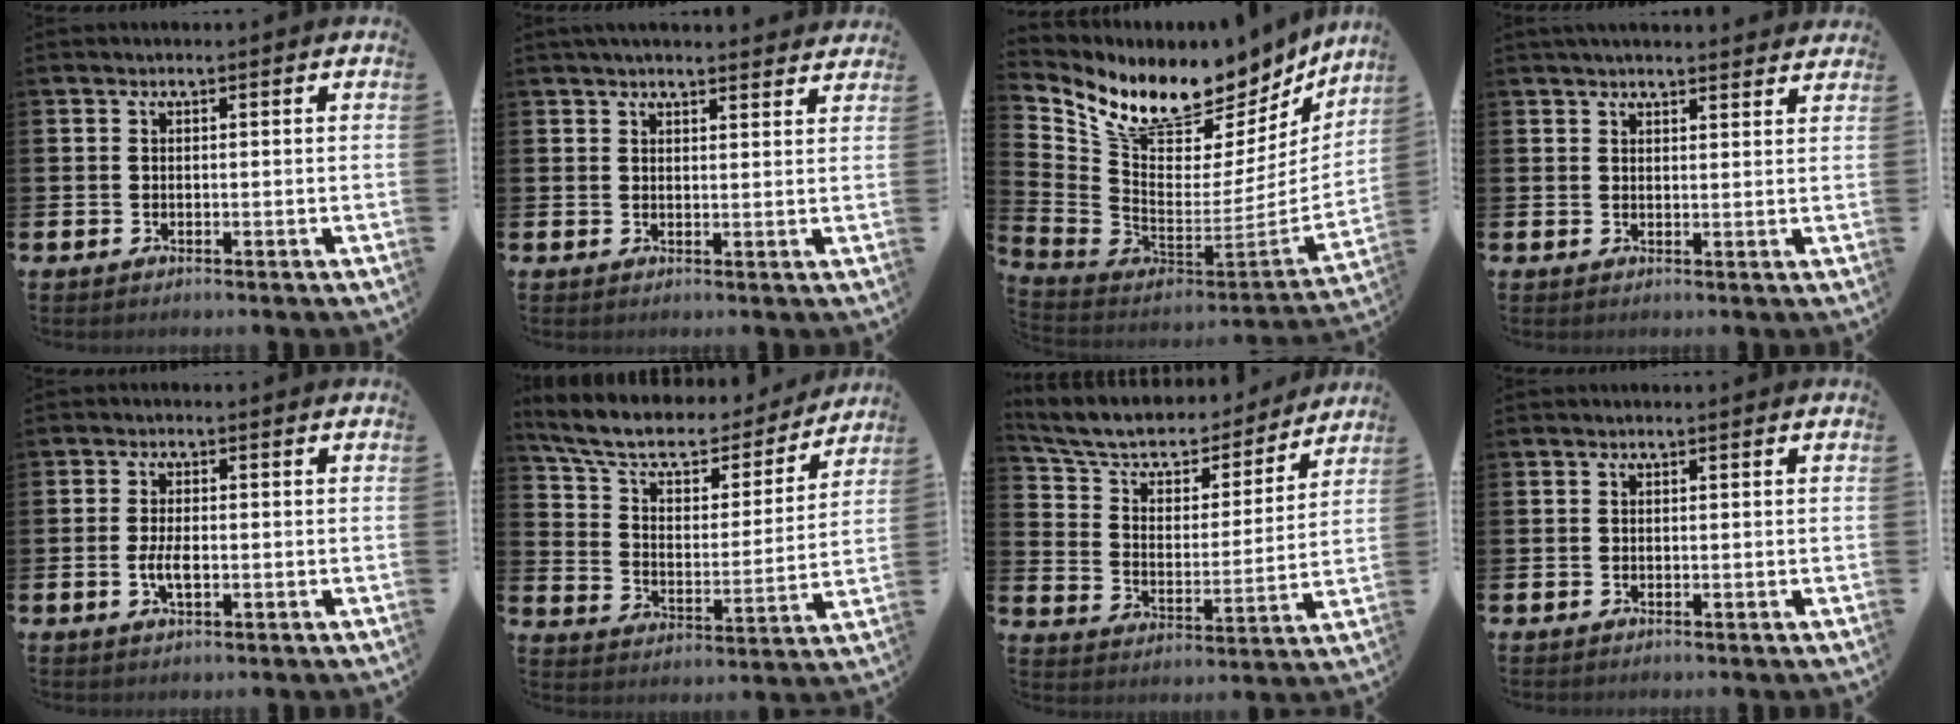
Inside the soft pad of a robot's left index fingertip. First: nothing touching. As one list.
[{"total": 3.1, "force": [3.0, 0.3, 0.4], "torque": [-0.014, -0.011, 0.056]}, {"total": 10.1, "force": [8.9, 3.9, 2.9], "torque": [-0.094, -0.085, 0.154]}, {"total": 3.0, "force": [2.9, 0.3, 0.4], "torque": [-0.013, -0.012, 0.054]}, {"total": 3.1, "force": [-0.5, 1.3, 2.7], "torque": [-0.056, -0.003, -0.013]}, {"total": 9.7, "force": [8.3, 3.5, 3.8], "torque": [-0.112, -0.050, 0.141]}, {"total": 8.3, "force": [7.4, 3.0, 2.3], "torque": [-0.089, -0.046, 0.129]}, {"total": 0.0}]